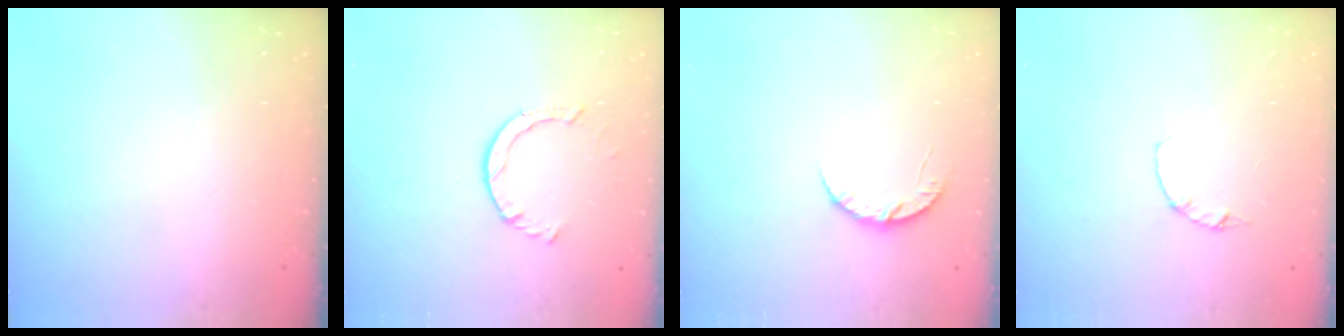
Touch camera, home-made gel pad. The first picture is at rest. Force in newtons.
{"total": 3.2, "press": 3.2, "slide": 0.3}
{"total": 6.1, "press": 6.1, "slide": 0.7}
{"total": 1.2, "press": 1.1, "slide": 0.3}